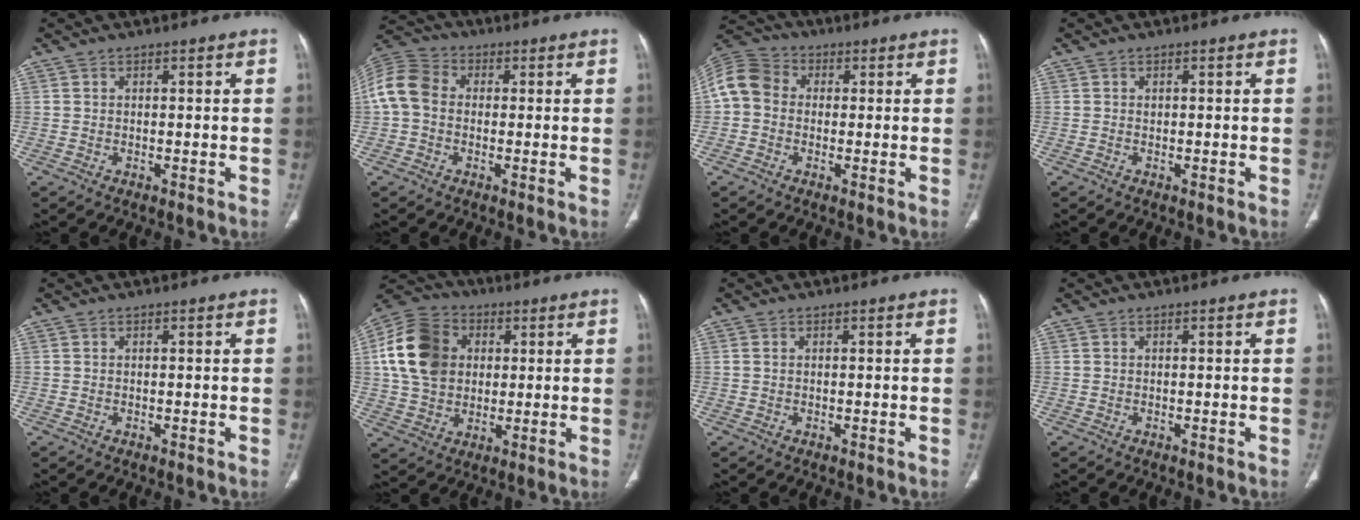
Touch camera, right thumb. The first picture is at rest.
{"total": 9.5, "force": [0.3, 7.4, 5.9], "torque": [-0.121, 0.029, -0.005]}
{"total": 9.2, "force": [0.3, 7.7, 4.9], "torque": [-0.093, 0.029, -0.007]}
{"total": 0.0}
{"total": 0.0}
{"total": 16.1, "force": [2.9, 12.7, 9.5], "torque": [-0.168, 0.011, 0.049]}
{"total": 0.5, "force": [0.1, 0.3, 0.4], "torque": [-0.010, 0.003, 0.004]}
{"total": 0.0}